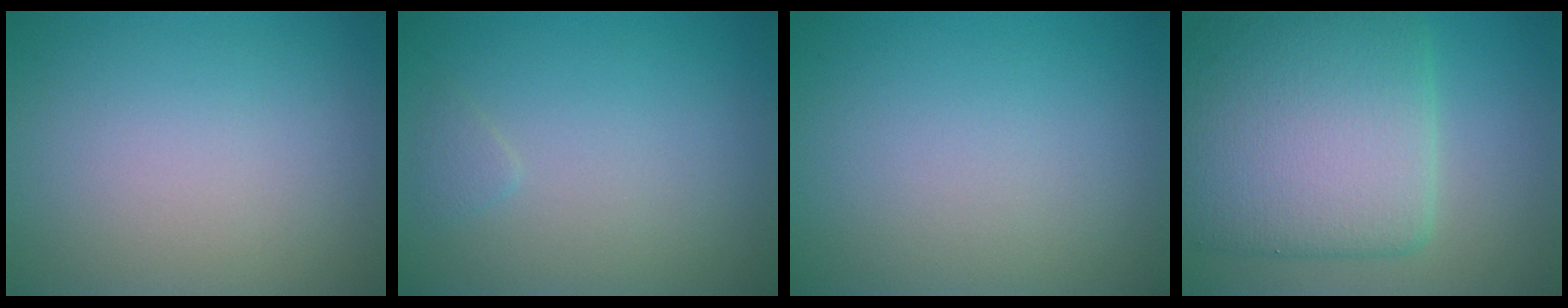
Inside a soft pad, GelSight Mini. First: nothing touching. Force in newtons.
{"total": 0.6, "press": 0.6, "slide": 0.0}
{"total": 0.0}
{"total": 10.2, "press": 10.2, "slide": 0.3}